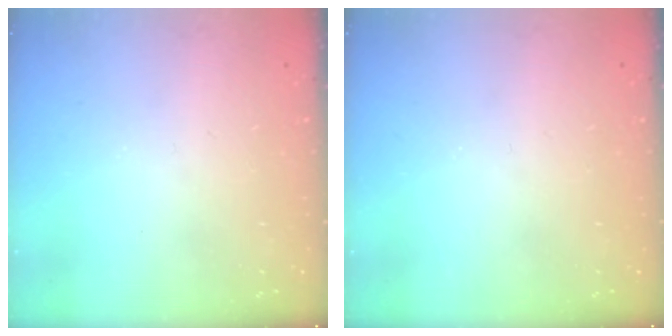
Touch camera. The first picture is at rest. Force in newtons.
{"total": 0.0}